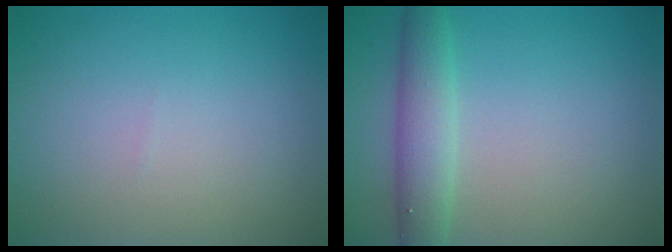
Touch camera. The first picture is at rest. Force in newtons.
{"total": 3.6, "press": 3.6, "slide": 0.1}